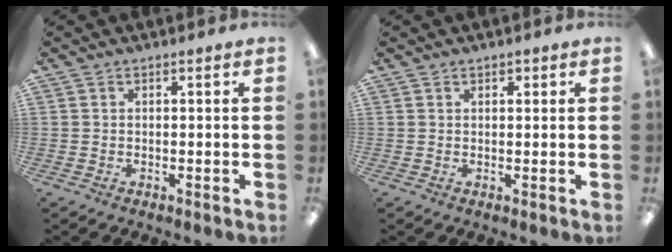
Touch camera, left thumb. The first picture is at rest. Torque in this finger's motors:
{"motor_torque": [0.14, -0.22, -0.29, 0.14, -0.01]}